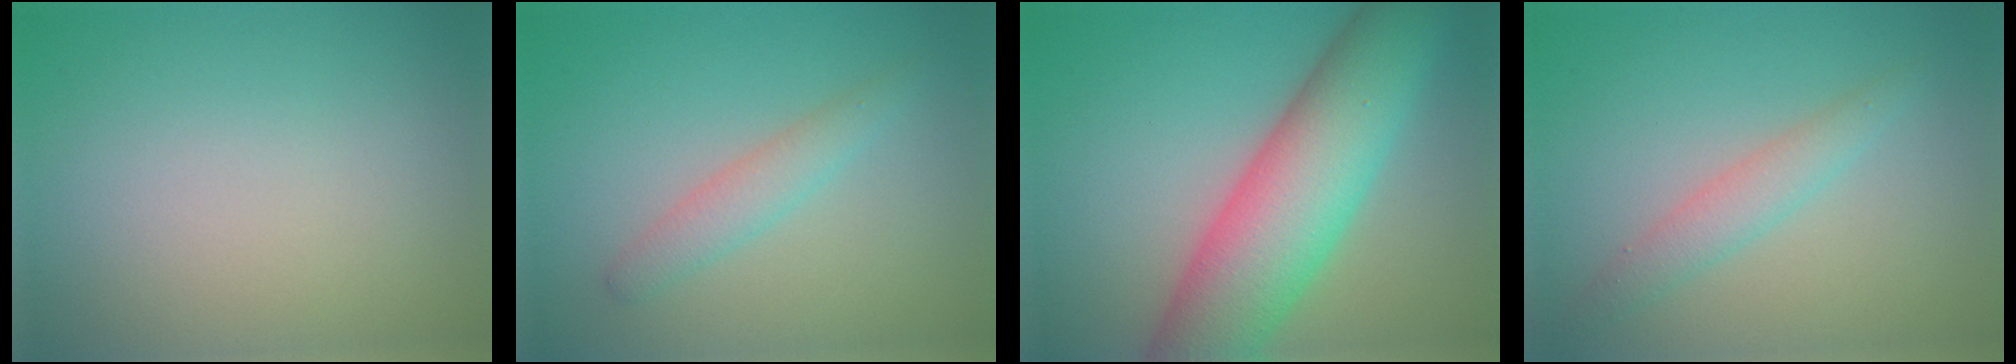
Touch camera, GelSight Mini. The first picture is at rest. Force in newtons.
{"total": 2.1, "press": 2.1, "slide": 0.1}
{"total": 11.2, "press": 11.2, "slide": 0.2}
{"total": 2.3, "press": 2.3, "slide": 0.0}